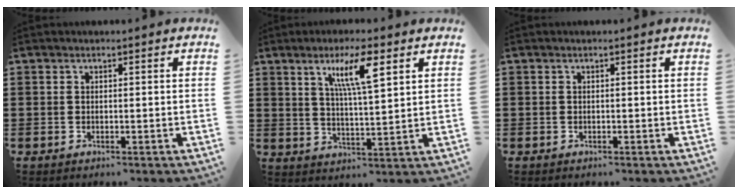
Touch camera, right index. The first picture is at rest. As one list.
[{"total": 8.1, "force": [3.9, 1.5, 6.9], "torque": [-0.138, 0.005, 0.062]}, {"total": 0.0}]